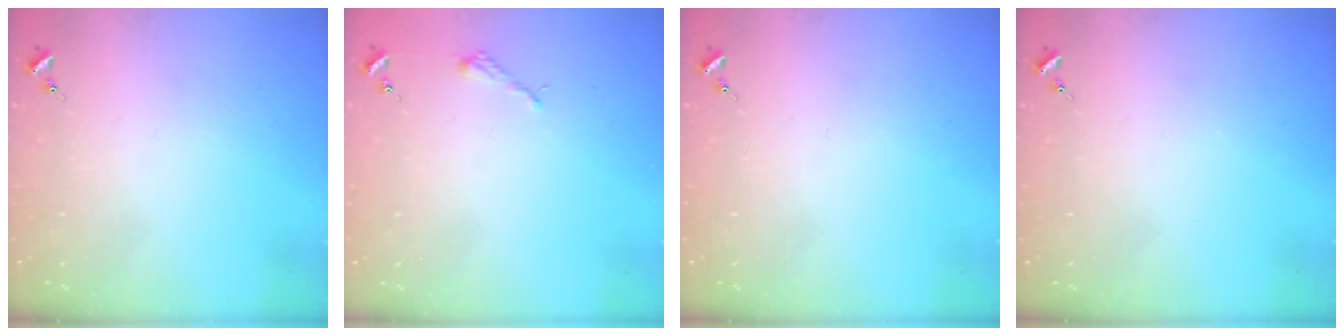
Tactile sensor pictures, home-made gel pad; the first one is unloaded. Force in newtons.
{"total": 2.2, "press": 2.2, "slide": 0.3}
{"total": 0.0}
{"total": 0.0}